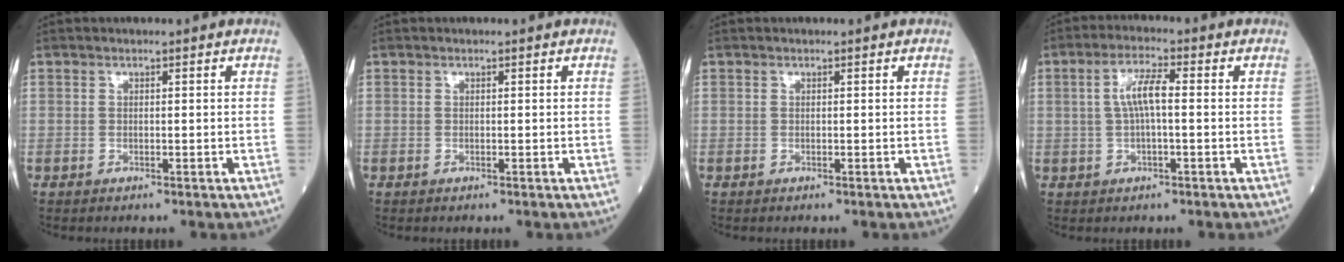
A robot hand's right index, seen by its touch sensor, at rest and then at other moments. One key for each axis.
{"total": 0.0}
{"total": 0.0}
{"total": 5.1, "fx": 0.4, "fy": 1.0, "fz": 4.9, "tx": -0.101, "ty": 0.015, "tz": 0.006}